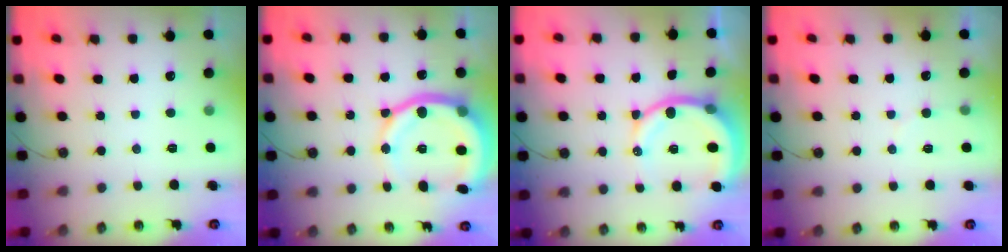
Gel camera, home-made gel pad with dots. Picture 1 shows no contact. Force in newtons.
{"total": 17.2, "press": 17.1, "slide": 1.9}
{"total": 12.7, "press": 12.6, "slide": 1.6}
{"total": 2.5, "press": 2.5, "slide": 0.1}